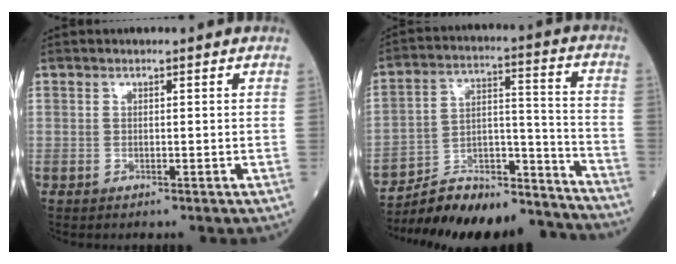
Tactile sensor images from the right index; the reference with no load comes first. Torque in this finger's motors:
{"motor_torque": [1.10, -1.04, 0.36, 0.10]}